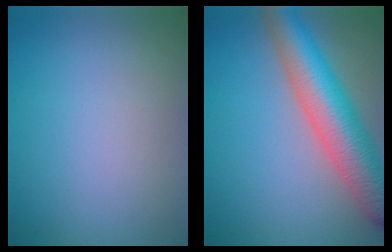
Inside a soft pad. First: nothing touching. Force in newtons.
{"total": 8.6, "press": 8.6, "slide": 0.2}